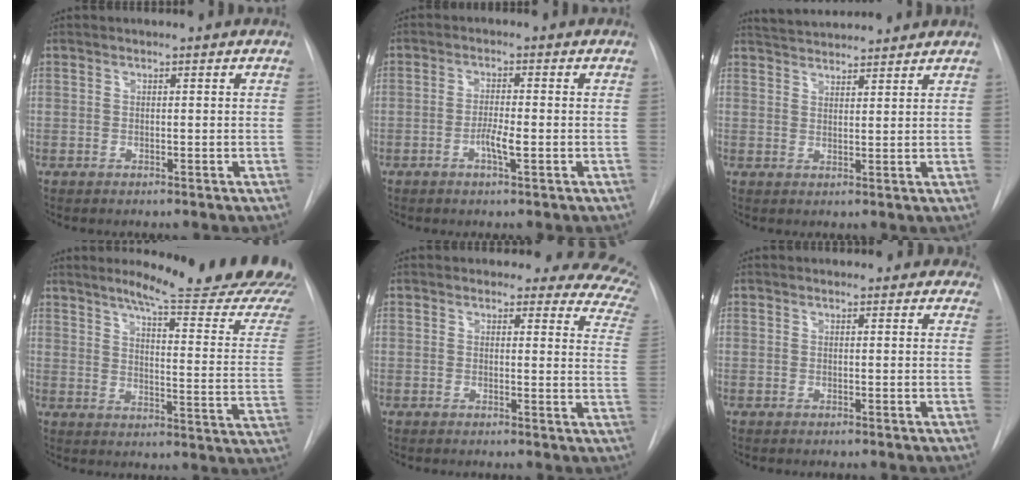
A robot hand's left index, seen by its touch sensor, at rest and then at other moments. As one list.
[{"total": 3.0, "force": [-1.1, 0.3, 2.8], "torque": [-0.054, -0.001, -0.021]}, {"total": 8.1, "force": [7.8, 1.1, 2.1], "torque": [-0.040, 0.030, 0.118]}, {"total": 23.1, "force": [20.8, -0.3, 10.0], "torque": [-0.133, -0.123, 0.248]}, {"total": 12.0, "force": [10.6, 4.5, 3.2], "torque": [0.010, -0.058, 0.070]}, {"total": 6.1, "force": [5.4, 2.4, 1.0], "torque": [0.016, 0.000, 0.040]}]